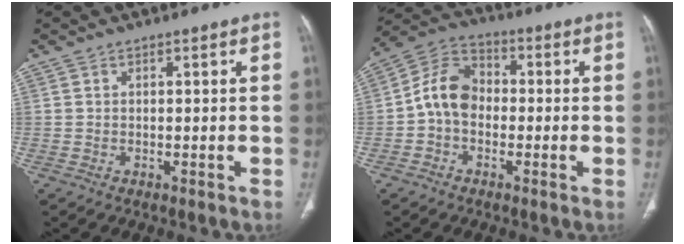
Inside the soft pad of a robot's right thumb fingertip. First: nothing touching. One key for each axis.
{"total": 9.0, "fx": -1.2, "fy": 6.8, "fz": 5.9, "tx": -0.093, "ty": 0.032, "tz": -0.040}